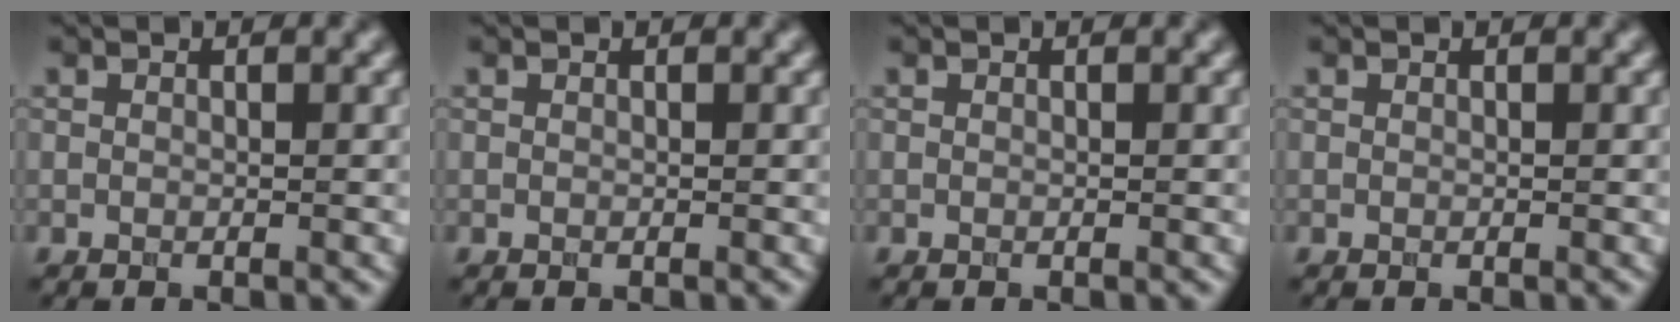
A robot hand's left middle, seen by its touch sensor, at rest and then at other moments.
{"total": 0.0}
{"total": 0.0}
{"total": 0.0}